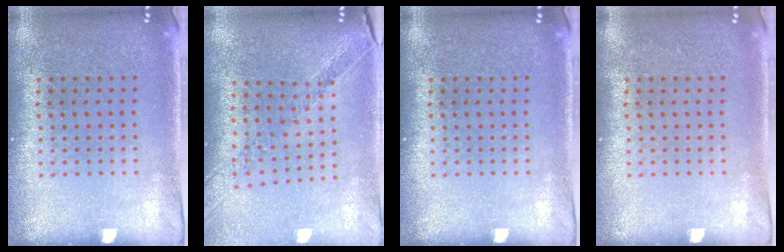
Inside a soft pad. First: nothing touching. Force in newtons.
{"total": 0.9, "press": 0.9, "slide": 0.3}
{"total": 0.0}
{"total": 0.0}